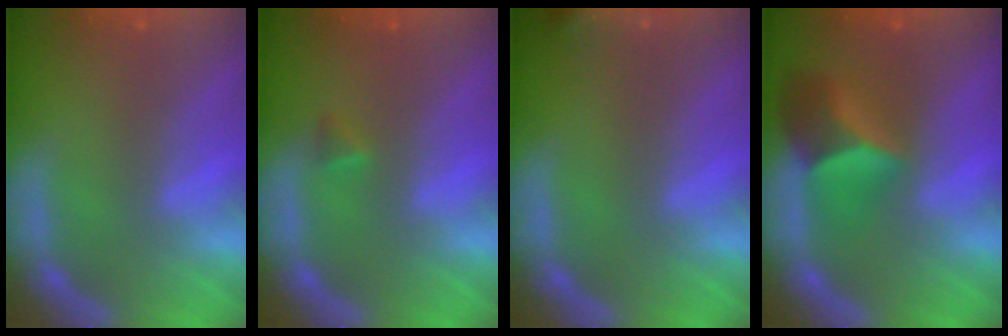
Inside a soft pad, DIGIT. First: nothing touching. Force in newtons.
{"total": 0.9}
{"total": 6.5}
{"total": 5.4}